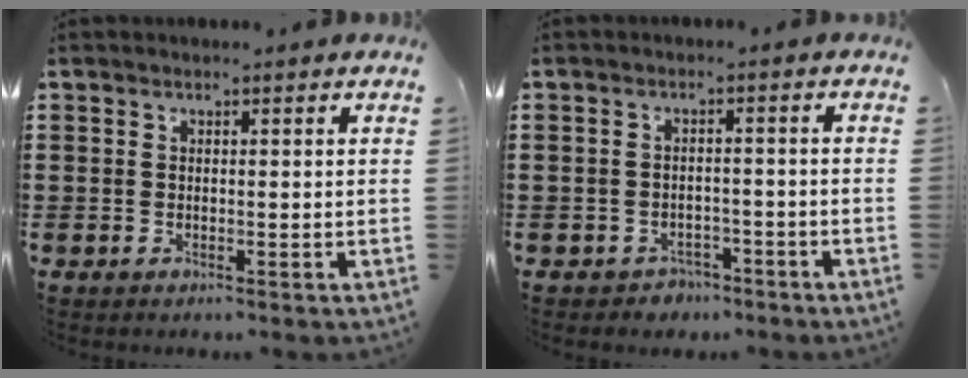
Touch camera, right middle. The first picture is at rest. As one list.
[{"total": 2.2, "force": [-2.0, 0.8, -0.1], "torque": [-0.007, 0.003, -0.046]}]